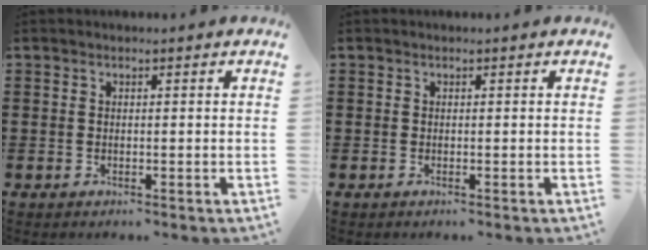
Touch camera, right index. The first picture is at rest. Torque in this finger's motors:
{"motor_torque": [1.05, 1.09, 0.03, -0.01]}